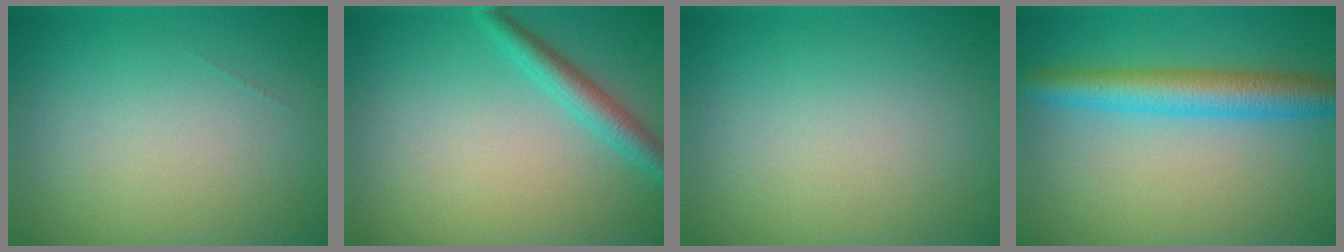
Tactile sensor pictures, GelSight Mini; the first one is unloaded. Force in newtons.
{"total": 2.6, "press": 2.6, "slide": 0.1}
{"total": 0.0}
{"total": 5.1, "press": 5.1, "slide": 0.1}